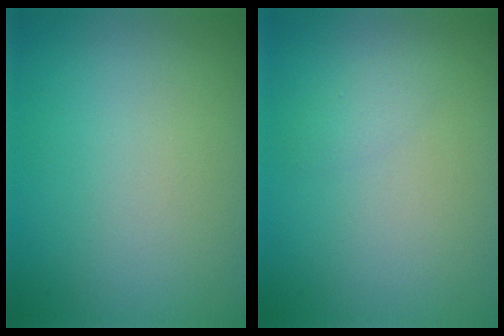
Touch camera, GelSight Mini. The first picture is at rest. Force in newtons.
{"total": 0.9, "press": 0.9, "slide": 0.2}